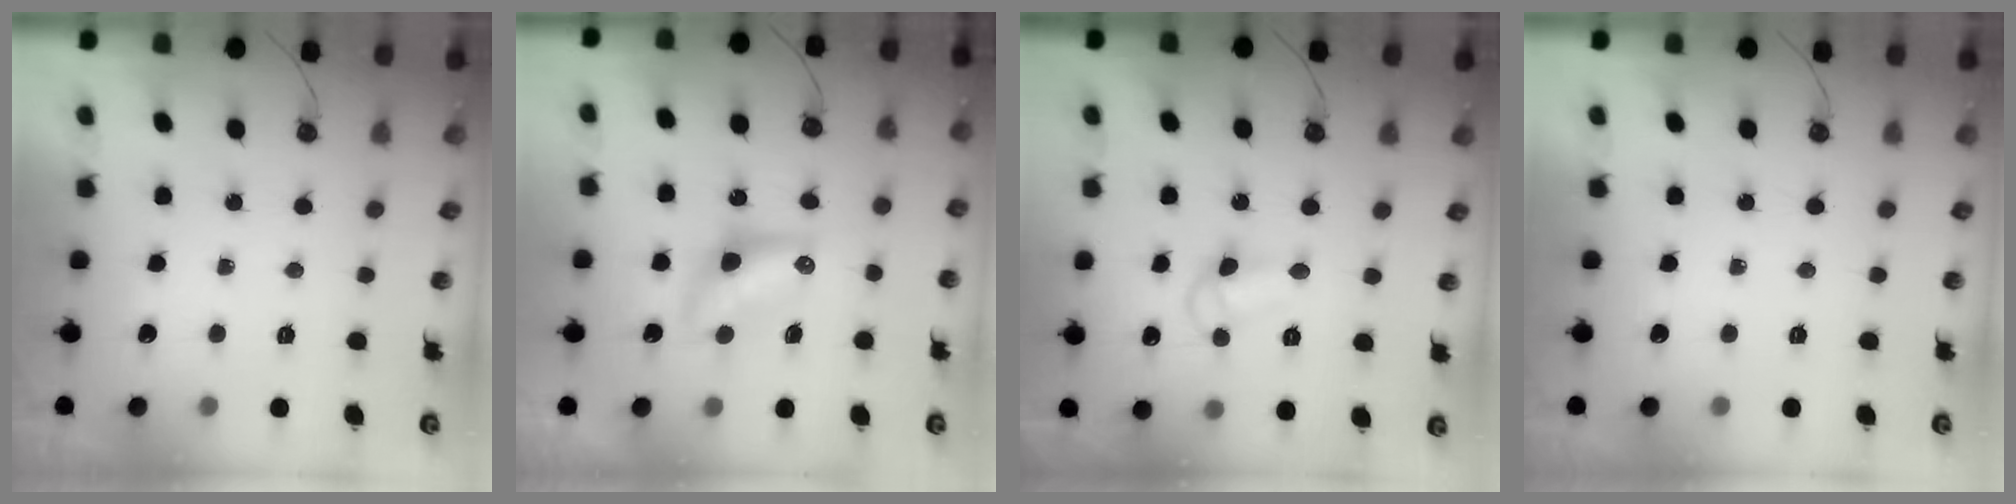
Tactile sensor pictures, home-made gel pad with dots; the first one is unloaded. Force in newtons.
{"total": 7.9, "press": 7.9, "slide": 0.4}
{"total": 8.2, "press": 8.2, "slide": 0.4}
{"total": 0.0}